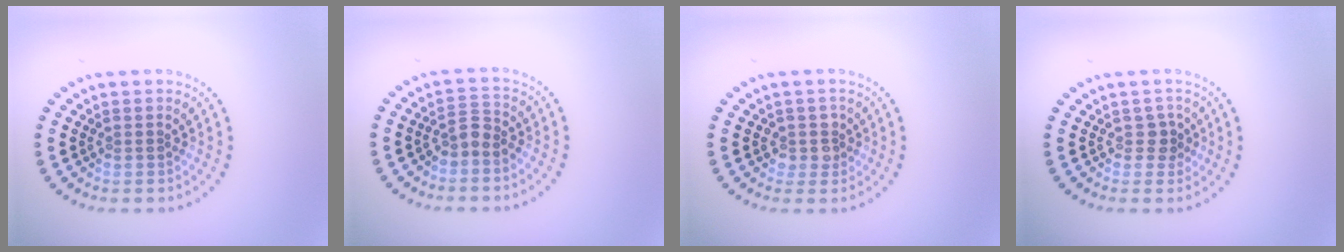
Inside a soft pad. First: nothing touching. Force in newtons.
{"total": 1.9, "press": 1.4, "slide": 1.3}
{"total": 1.6, "press": 1.4, "slide": 0.8}
{"total": 1.3, "press": 1.0, "slide": 0.8}